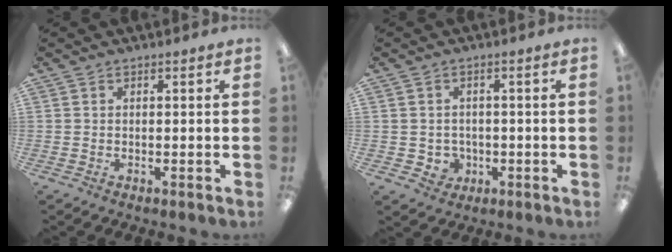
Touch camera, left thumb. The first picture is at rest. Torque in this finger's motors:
{"motor_torque": [-0.27, 0.20, -0.24, 0.26, 0.04]}